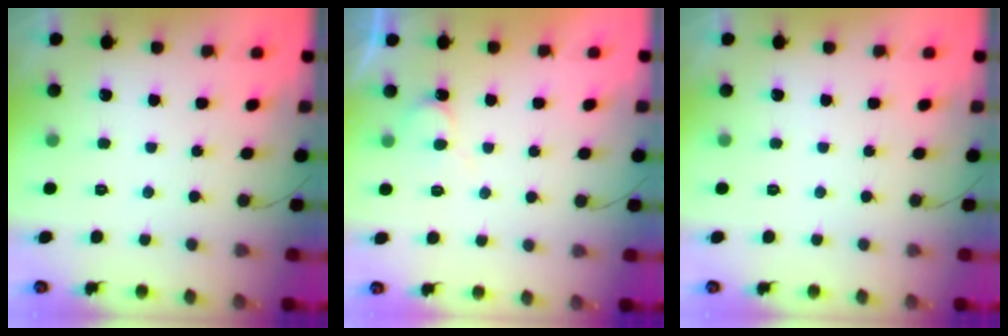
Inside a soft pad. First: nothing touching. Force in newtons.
{"total": 7.6, "press": 7.6, "slide": 0.5}
{"total": 0.0}